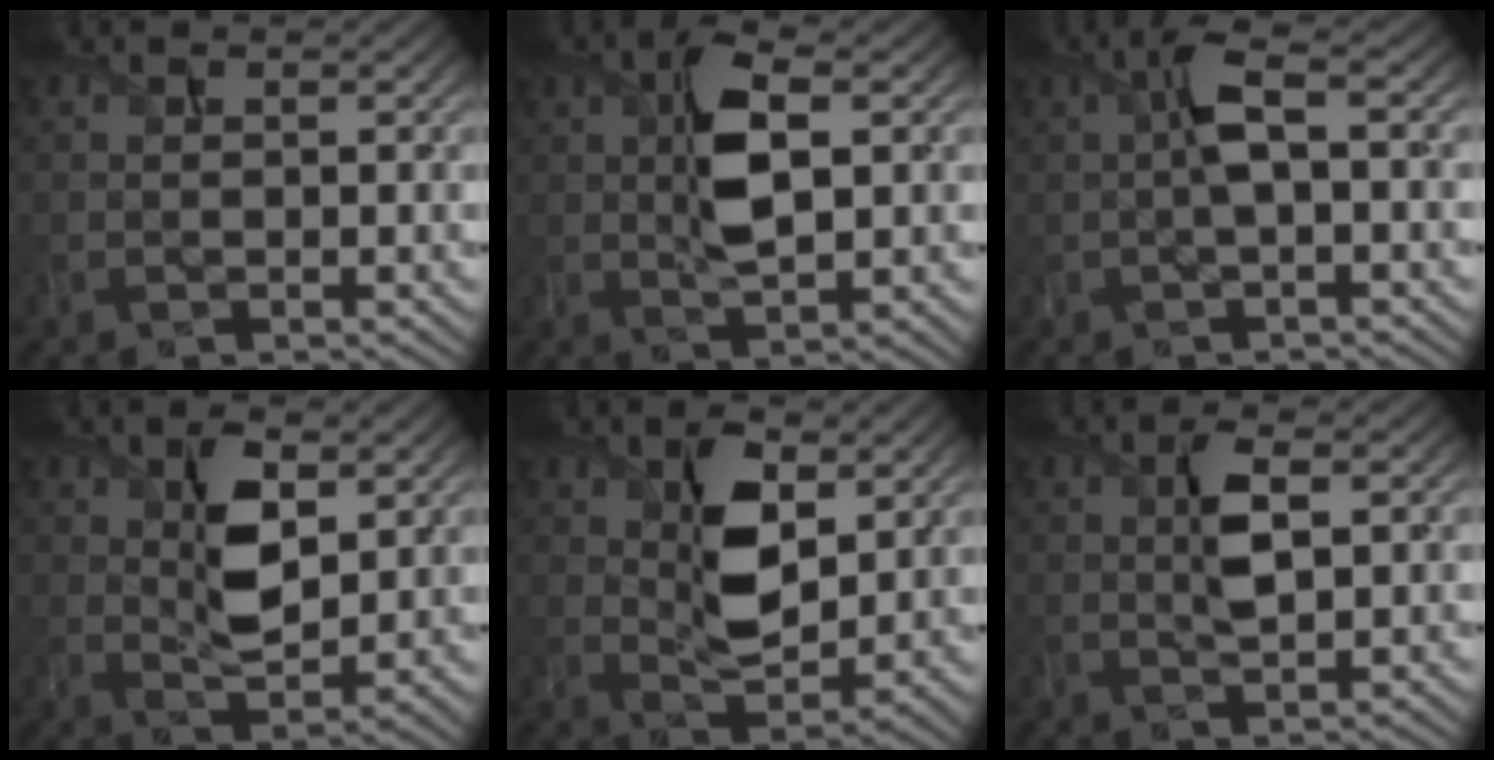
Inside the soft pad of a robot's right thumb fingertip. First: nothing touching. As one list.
[{"total": 7.2, "force": [1.1, 2.8, 6.5], "torque": [-0.123, 0.003, 0.018]}, {"total": 4.3, "force": [0.2, 1.1, 4.1], "torque": [-0.088, 0.014, -0.001]}, {"total": 6.6, "force": [2.2, 3.0, 5.4], "torque": [-0.105, -0.008, 0.043]}, {"total": 8.1, "force": [2.8, 4.1, 6.4], "torque": [-0.121, -0.006, 0.053]}, {"total": 3.8, "force": [0.8, 1.3, 3.5], "torque": [-0.071, -0.001, 0.014]}]